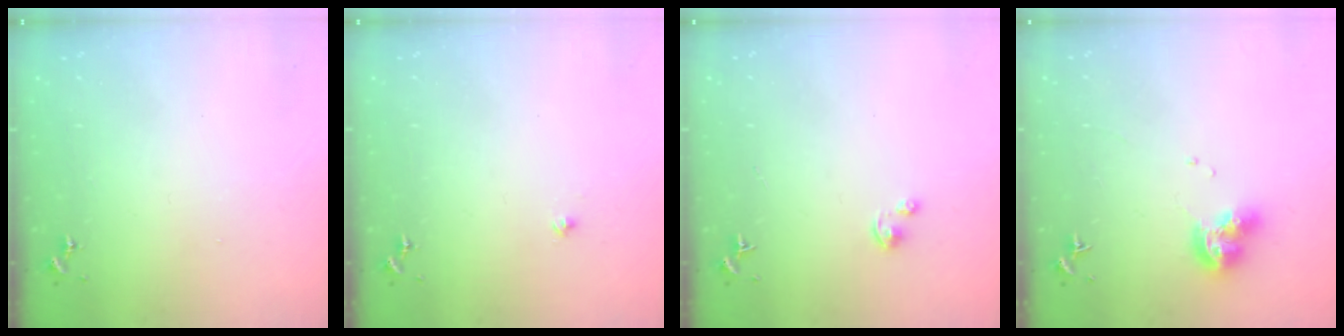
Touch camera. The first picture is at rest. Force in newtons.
{"total": 2.1, "press": 2.1, "slide": 0.3}
{"total": 2.6, "press": 2.6, "slide": 0.2}
{"total": 9.3, "press": 9.3, "slide": 1.1}